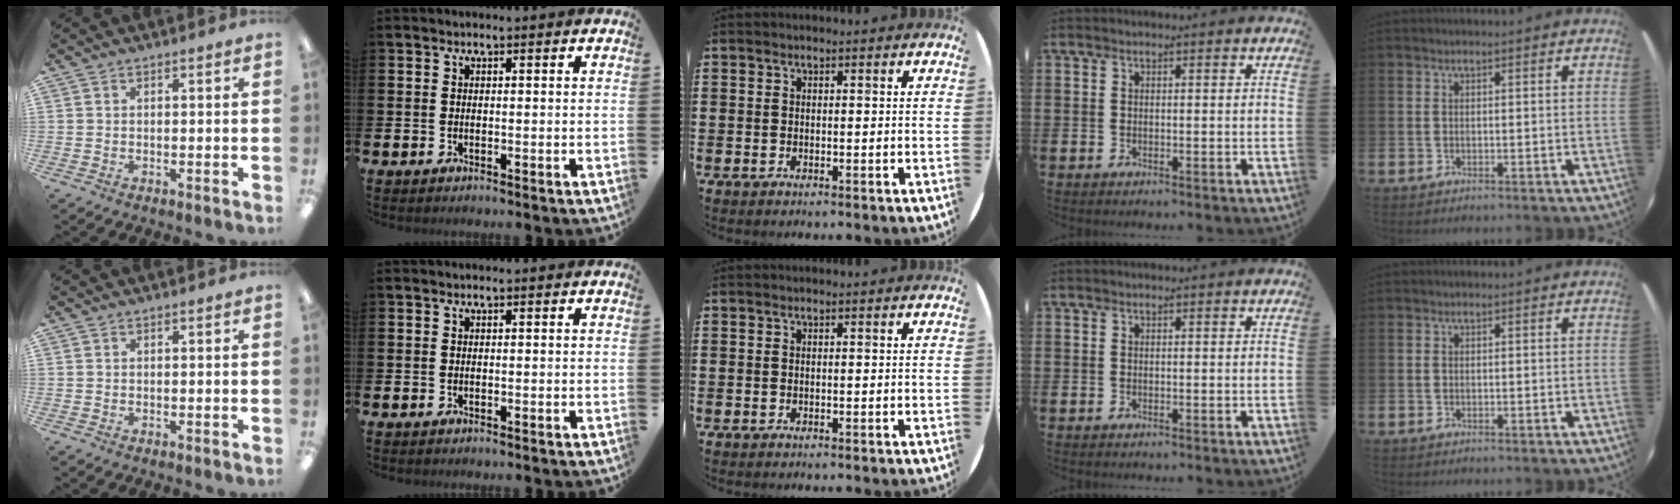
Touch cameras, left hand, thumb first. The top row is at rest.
{}